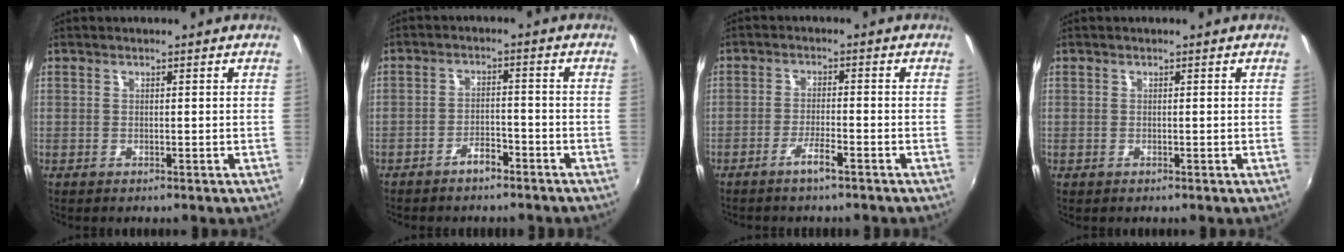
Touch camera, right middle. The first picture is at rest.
{"total": 3.8, "force": [-3.1, 1.3, 1.6], "torque": [-0.043, 0.010, -0.044]}
{"total": 3.3, "force": [-2.5, 0.1, 2.1], "torque": [-0.054, 0.002, -0.045]}
{"total": 0.0}